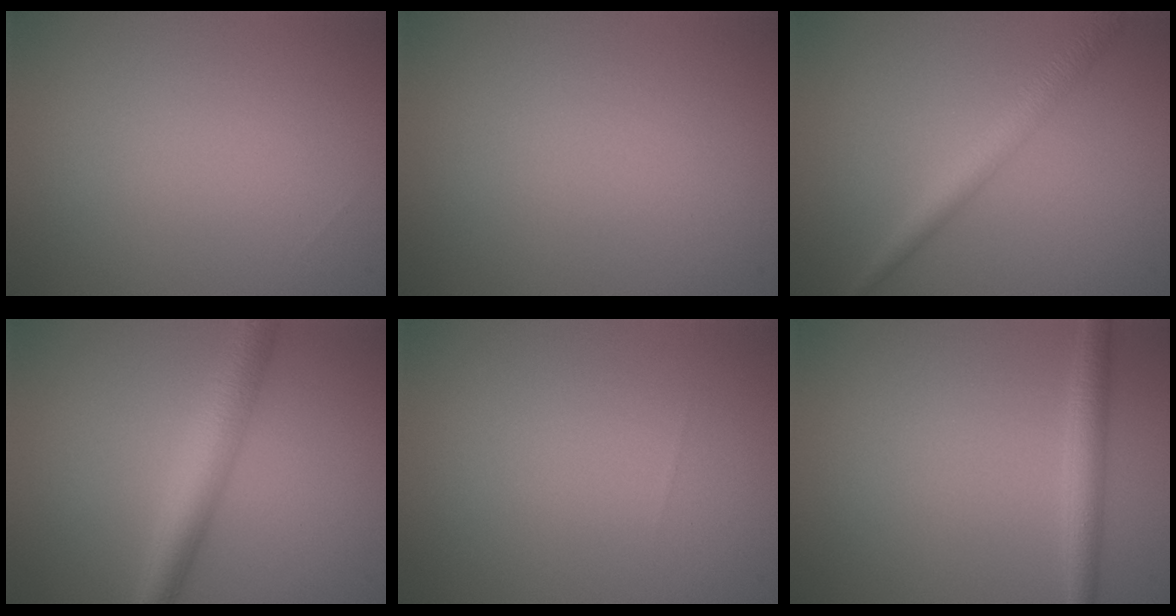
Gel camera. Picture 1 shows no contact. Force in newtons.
{"total": 0.0}
{"total": 2.8, "press": 2.8, "slide": 0.1}
{"total": 4.3, "press": 4.3, "slide": 0.1}
{"total": 0.0}
{"total": 2.3, "press": 2.3, "slide": 0.1}